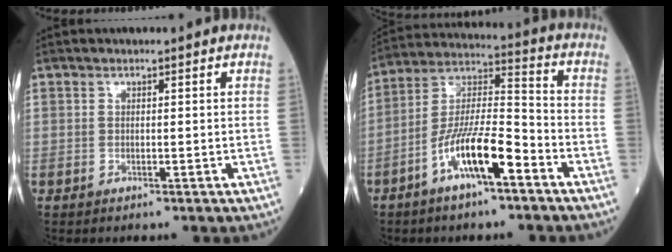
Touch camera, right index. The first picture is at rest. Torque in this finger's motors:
{"motor_torque": [1.51, -0.63, 0.84, 0.21]}